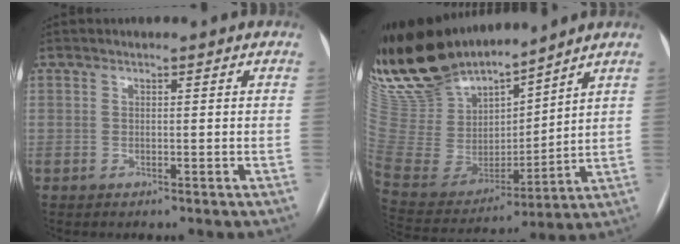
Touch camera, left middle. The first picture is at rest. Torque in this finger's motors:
{"motor_torque": [0.40, -0.31, 1.05, 0.21]}